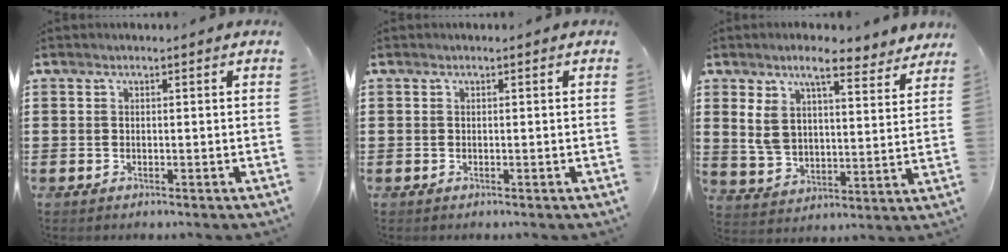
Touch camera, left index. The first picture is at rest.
{"total": 0.0}
{"total": 9.4, "force": [7.0, 2.7, 5.6], "torque": [-0.121, -0.020, 0.125]}